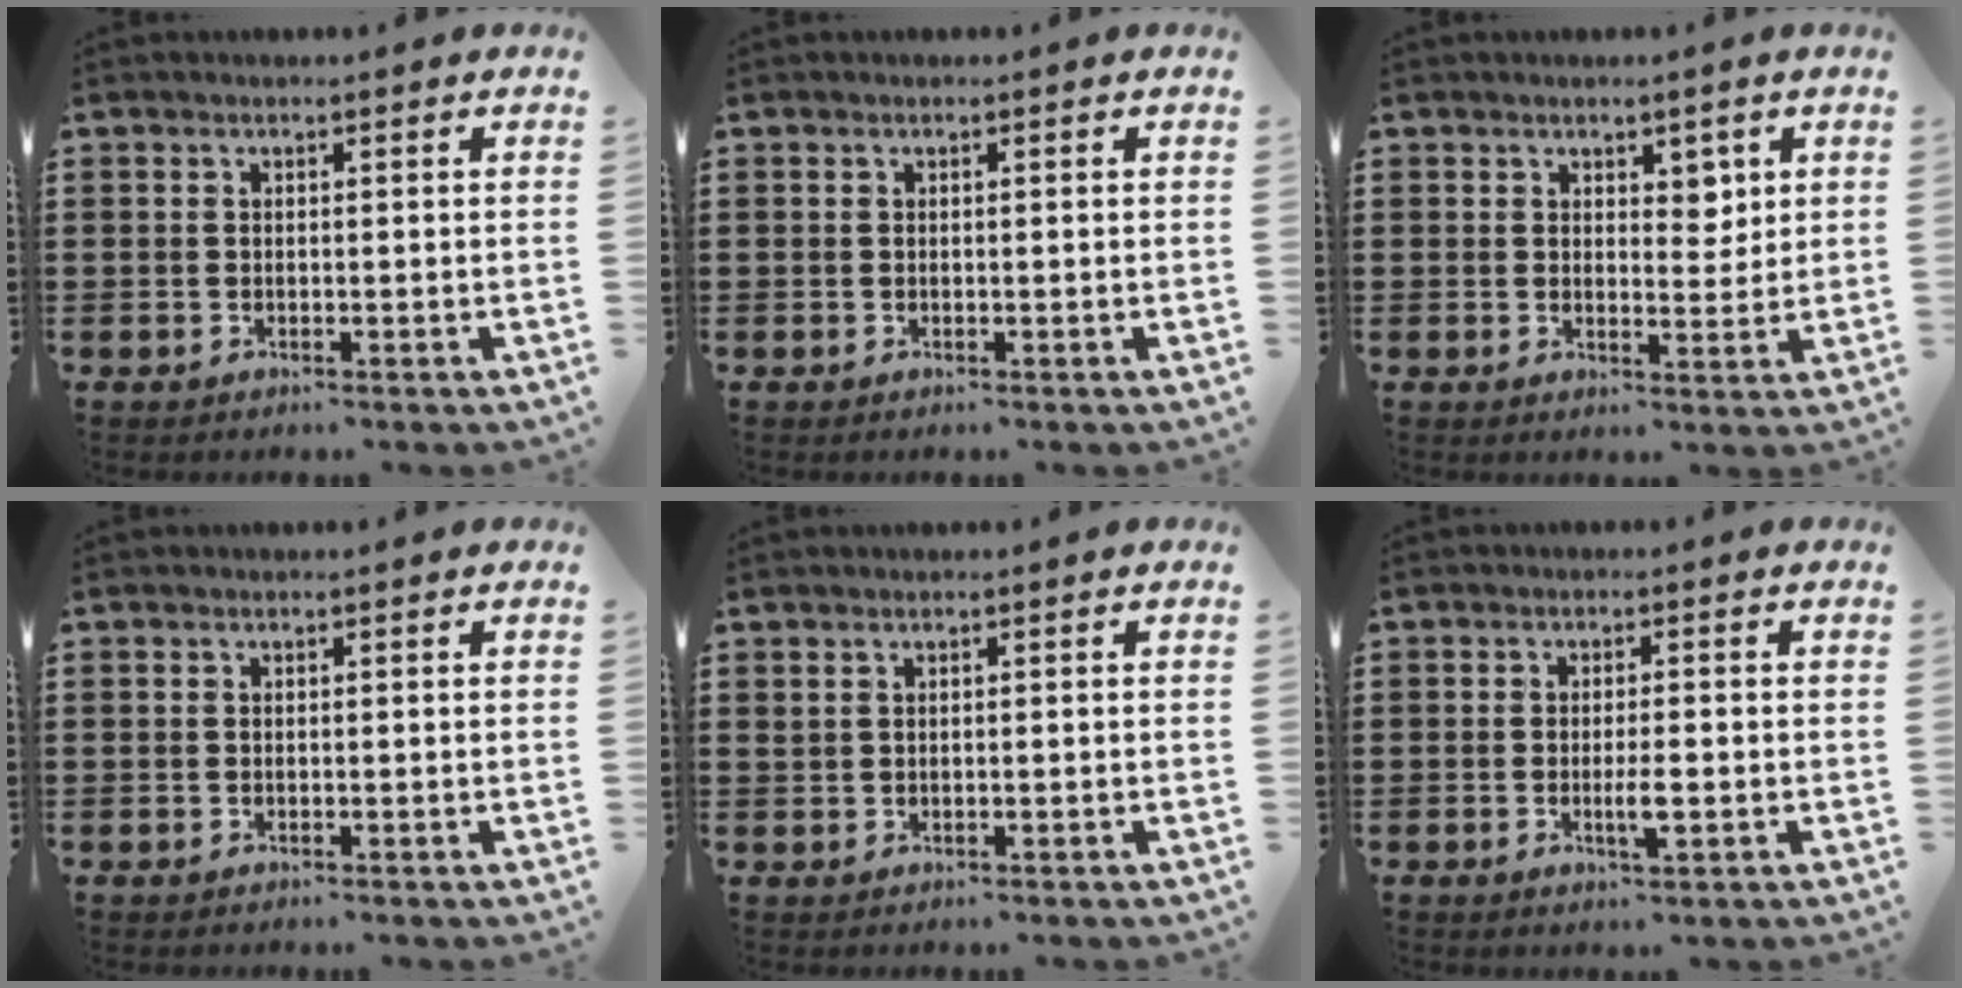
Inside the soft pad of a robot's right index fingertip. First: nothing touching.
{"total": 0.0}
{"total": 3.1, "force": [1.9, 1.9, 1.4], "torque": [-0.017, 0.004, 0.031]}
{"total": 0.0}
{"total": 0.5, "force": [0.4, 0.2, 0.3], "torque": [-0.008, 0.001, 0.007]}
{"total": 3.3, "force": [-0.8, 0.7, 3.1], "torque": [-0.060, -0.003, -0.017]}